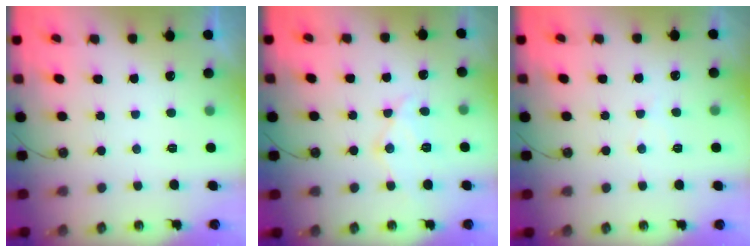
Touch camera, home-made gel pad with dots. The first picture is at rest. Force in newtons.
{"total": 12.4, "press": 12.3, "slide": 1.2}
{"total": 3.7, "press": 3.6, "slide": 0.7}